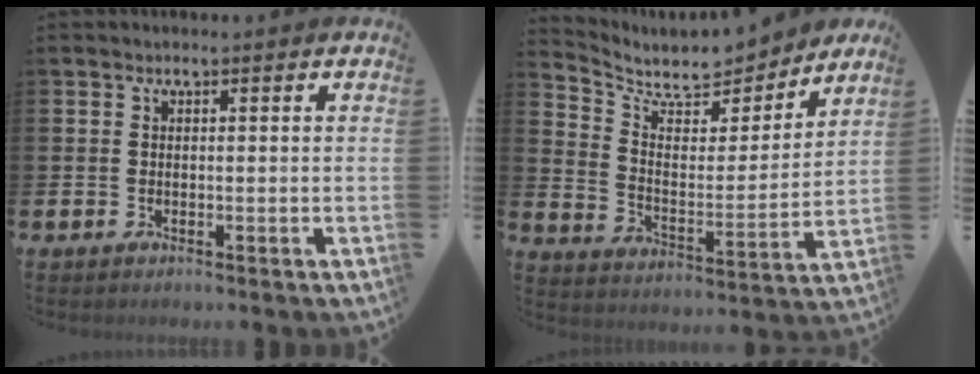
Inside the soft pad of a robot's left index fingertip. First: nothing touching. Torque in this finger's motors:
{"motor_torque": [-0.03, -0.78, 0.12, 0.07]}